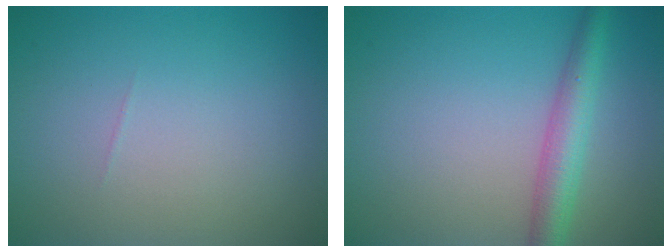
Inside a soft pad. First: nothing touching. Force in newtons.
{"total": 3.6, "press": 3.6, "slide": 0.1}